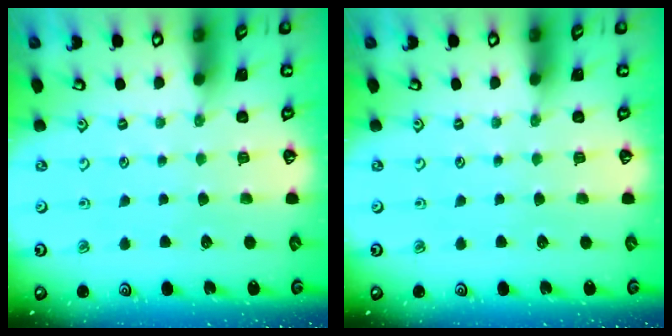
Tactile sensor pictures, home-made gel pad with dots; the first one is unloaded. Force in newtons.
{"total": 0.0}